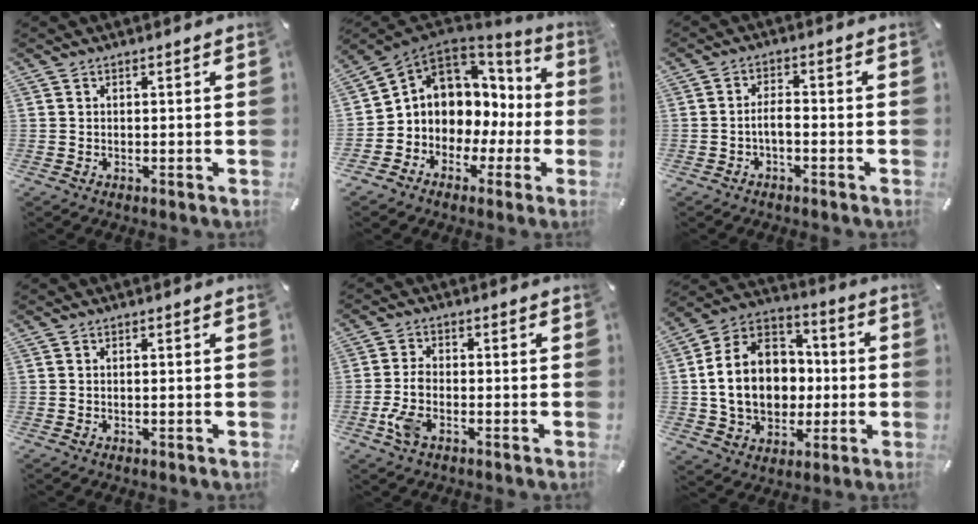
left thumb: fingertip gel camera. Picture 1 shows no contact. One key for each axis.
{"total": 7.3, "fx": 1.3, "fy": 7.0, "fz": 1.9, "tx": -0.055, "ty": -0.032, "tz": 0.030}
{"total": 3.2, "fx": -1.5, "fy": 1.2, "fz": 2.5, "tx": -0.044, "ty": 0.010, "tz": -0.028}
{"total": 0.5, "fx": 0.0, "fy": 0.1, "fz": 0.5, "tx": -0.010, "ty": -0.002, "tz": 0.000}
{"total": 5.0, "fx": -2.2, "fy": 2.2, "fz": 3.9, "tx": -0.088, "ty": 0.004, "tz": -0.044}
{"total": 16.3, "fx": -1.7, "fy": 13.6, "fz": 8.8, "tx": -0.195, "ty": 0.010, "tz": -0.024}